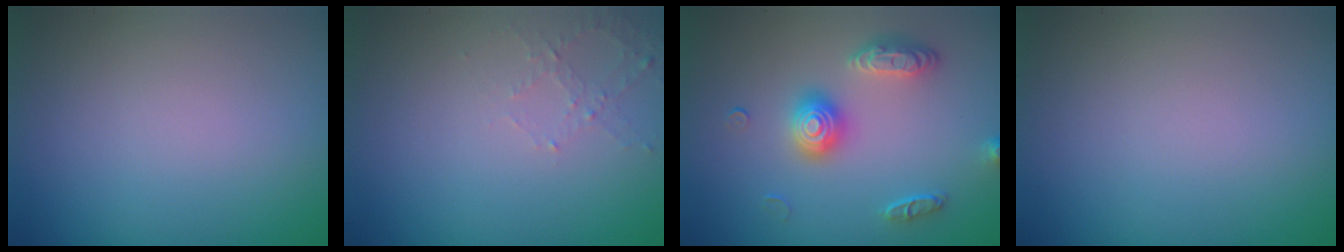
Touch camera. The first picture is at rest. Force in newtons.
{"total": 1.3, "press": 1.3, "slide": 0.4}
{"total": 3.1, "press": 2.9, "slide": 1.0}
{"total": 0.0}